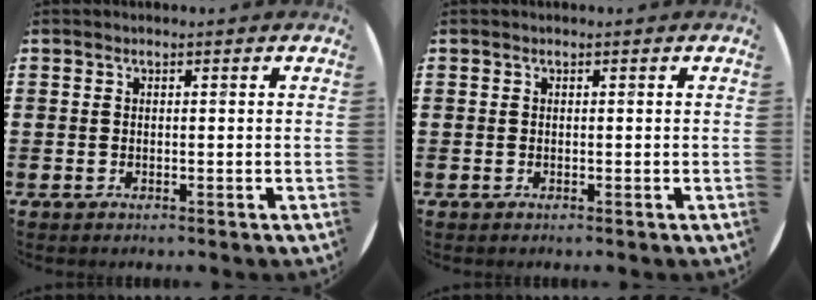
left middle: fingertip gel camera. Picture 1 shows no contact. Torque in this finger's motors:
{"motor_torque": [0.00, 0.00, 0.00, 0.00]}